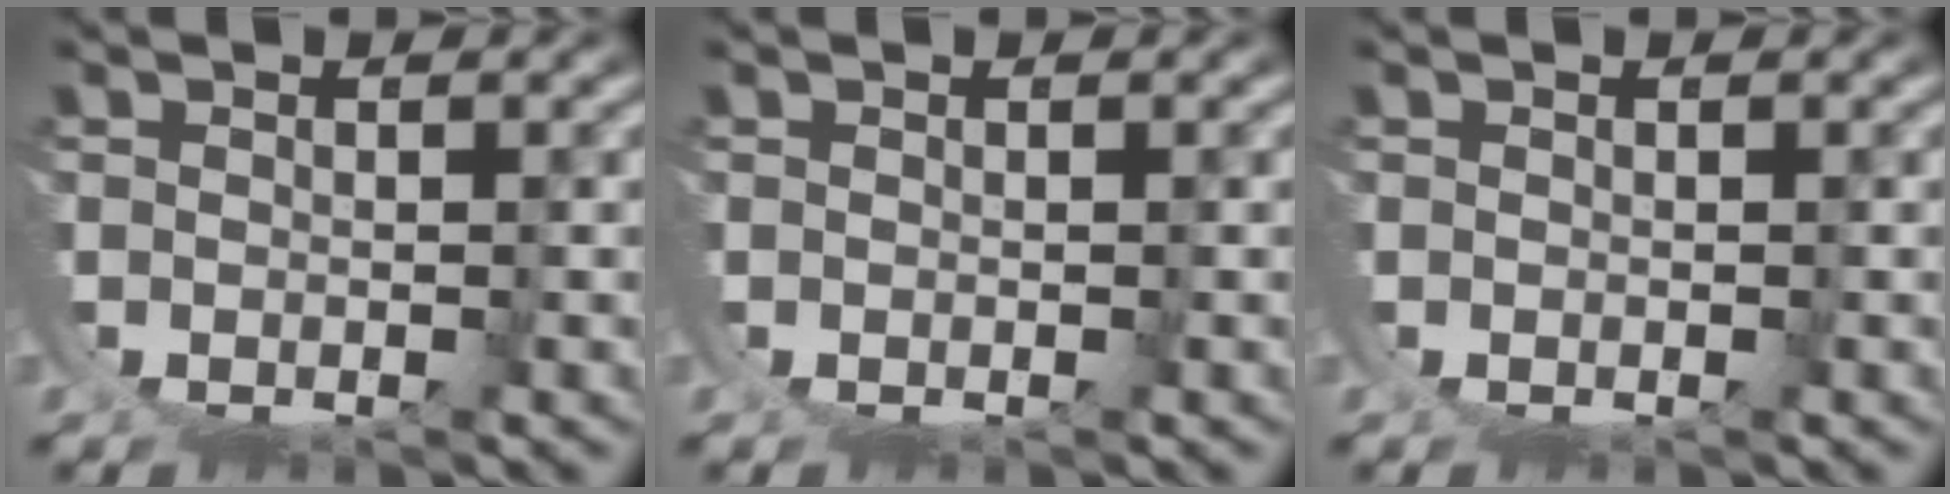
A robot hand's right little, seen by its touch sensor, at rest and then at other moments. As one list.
[{"total": 0.0}, {"total": 0.0}]